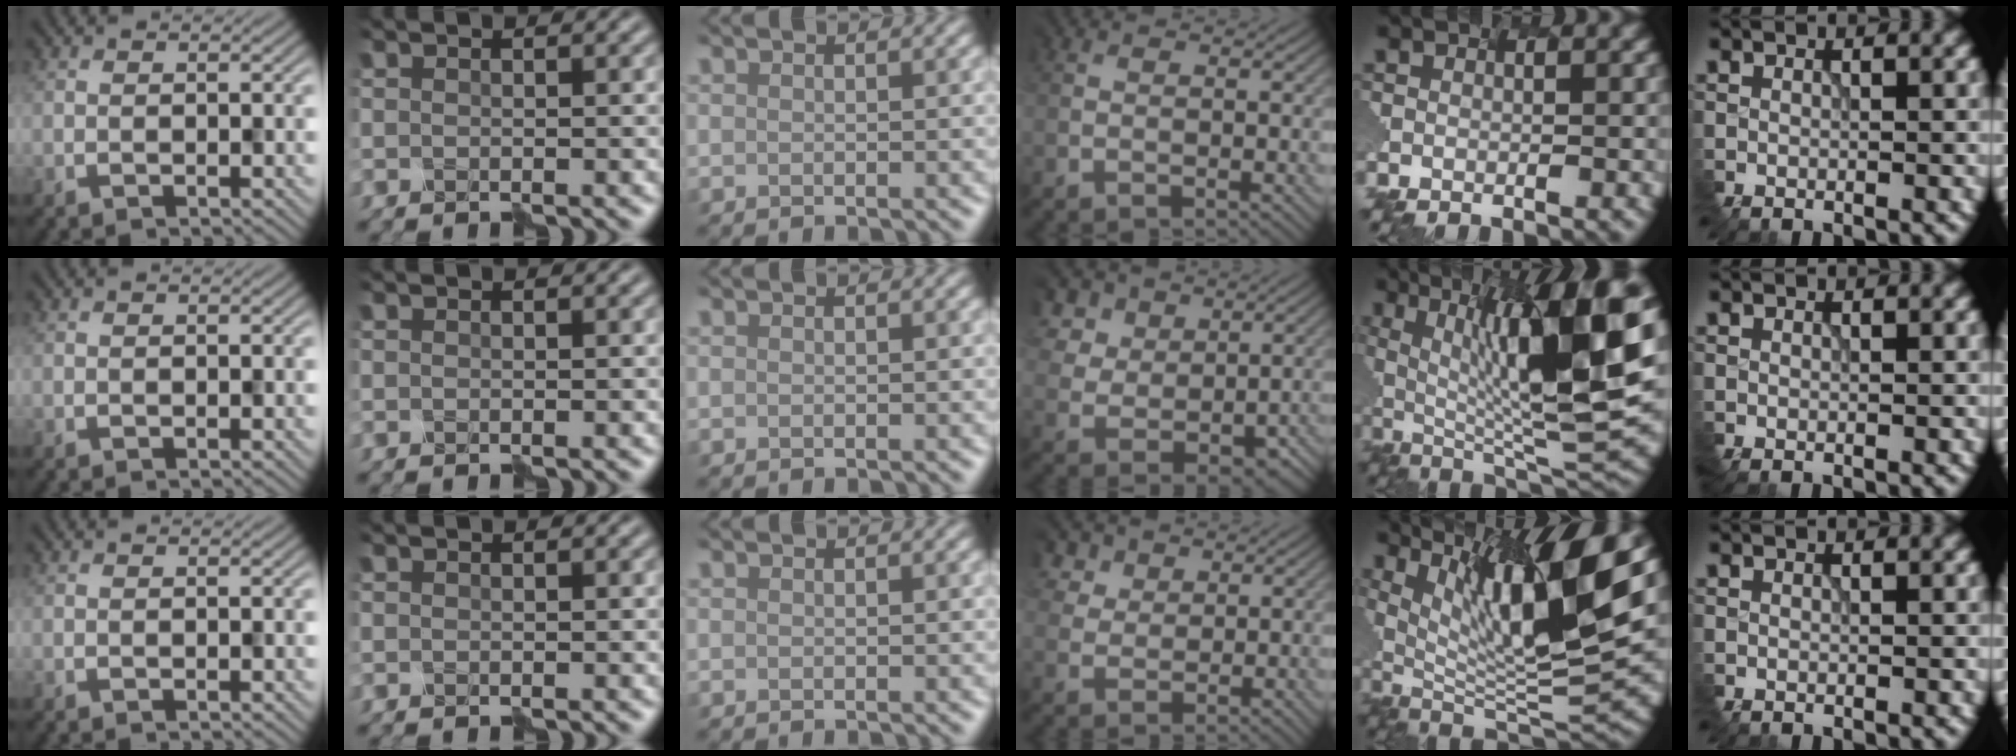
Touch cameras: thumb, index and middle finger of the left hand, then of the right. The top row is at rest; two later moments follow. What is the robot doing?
{"motion": "disassemble", "object": "velcro strap"}